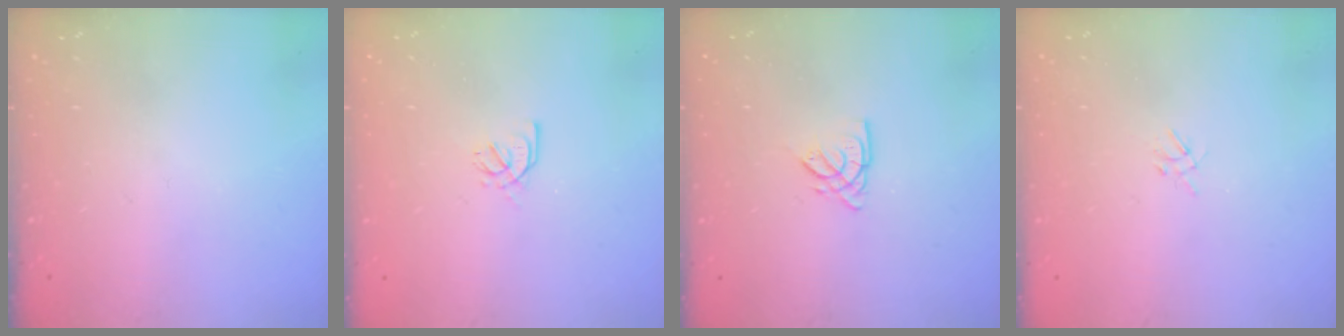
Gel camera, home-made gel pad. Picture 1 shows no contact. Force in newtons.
{"total": 1.7, "press": 1.6, "slide": 0.5}
{"total": 3.1, "press": 3.1, "slide": 0.3}
{"total": 2.0, "press": 2.0, "slide": 0.4}